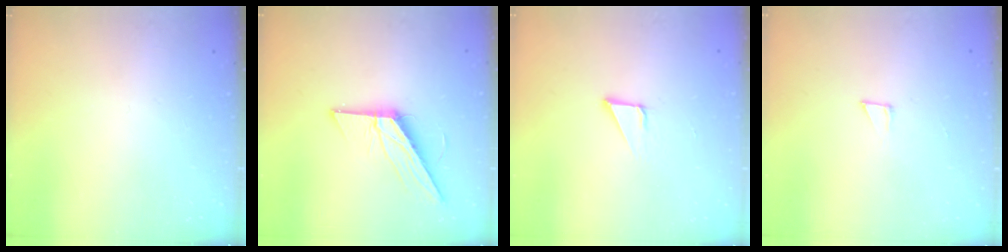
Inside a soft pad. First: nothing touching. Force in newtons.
{"total": 13.8, "press": 13.8, "slide": 0.4}
{"total": 2.1, "press": 2.1, "slide": 0.0}
{"total": 2.6, "press": 2.6, "slide": 0.1}